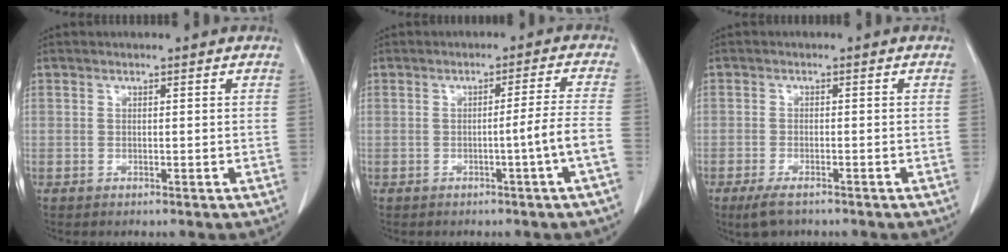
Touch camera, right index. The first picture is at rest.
{"total": 4.8, "force": [-1.8, -1.6, 4.1], "torque": [-0.057, -0.001, -0.027]}
{"total": 3.8, "force": [-2.7, 1.3, 2.4], "torque": [-0.049, -0.007, -0.037]}